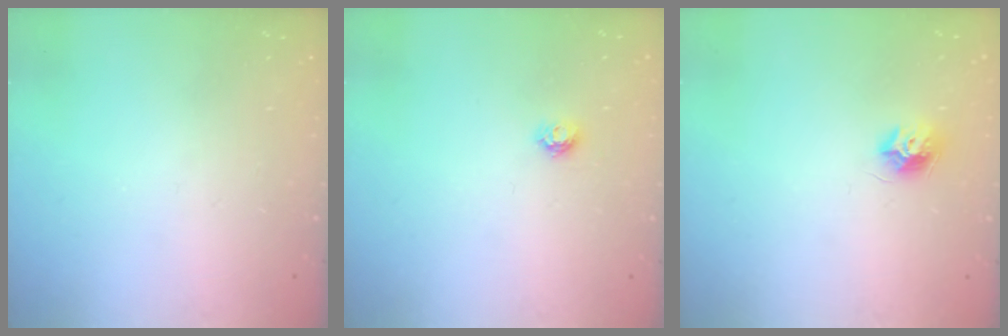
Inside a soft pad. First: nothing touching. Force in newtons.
{"total": 4.6, "press": 4.6, "slide": 0.5}
{"total": 7.9, "press": 7.9, "slide": 0.4}